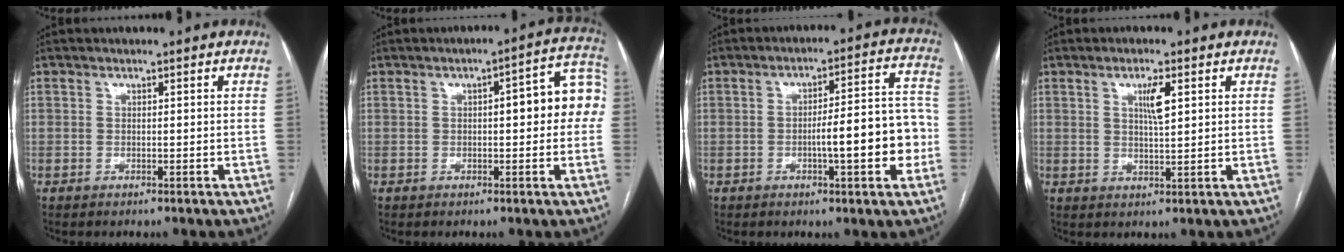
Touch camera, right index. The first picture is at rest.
{"total": 8.7, "force": [0.6, 2.3, 8.4], "torque": [-0.098, 0.038, 0.003]}
{"total": 11.2, "force": [-2.4, 2.1, 10.7], "torque": [-0.145, 0.026, -0.031]}
{"total": 3.8, "force": [1.4, 0.5, 3.5], "torque": [-0.061, -0.002, 0.024]}